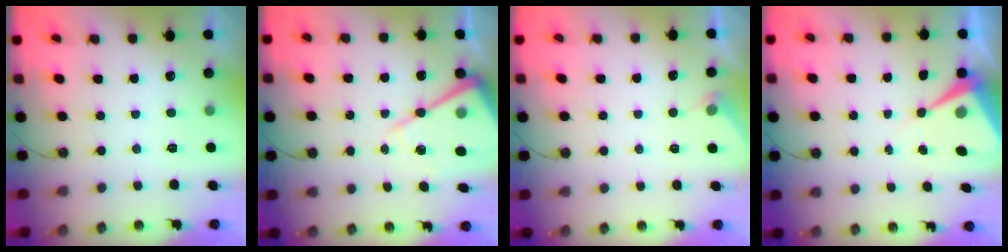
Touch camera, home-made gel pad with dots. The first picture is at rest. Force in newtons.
{"total": 14.0, "press": 13.9, "slide": 0.5}
{"total": 2.7, "press": 2.7, "slide": 0.4}
{"total": 8.8, "press": 8.8, "slide": 0.6}